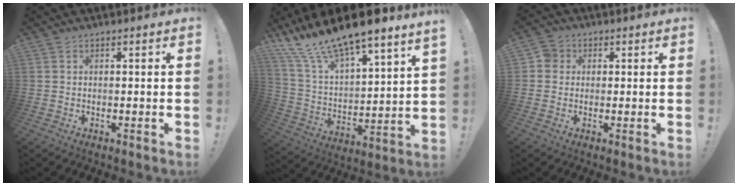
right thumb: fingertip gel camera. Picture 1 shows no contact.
{"total": 12.8, "force": [11.2, 1.8, 5.9], "torque": [-0.133, -0.100, 0.197]}
{"total": 3.5, "force": [0.5, 3.3, 1.0], "torque": [-0.013, 0.004, 0.009]}